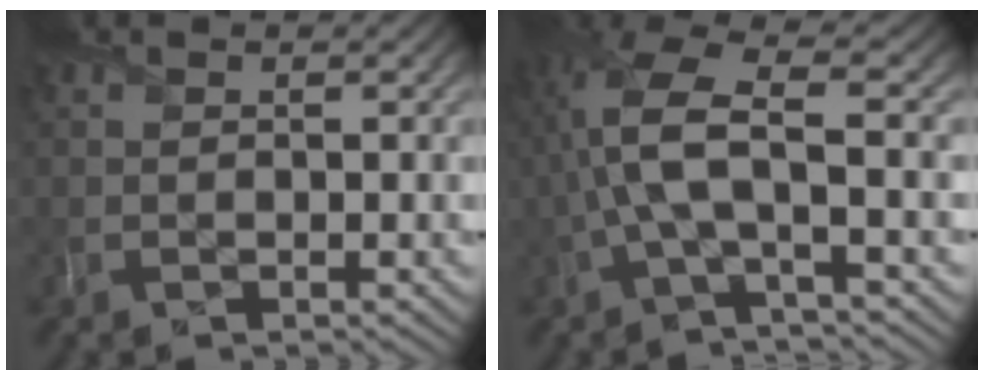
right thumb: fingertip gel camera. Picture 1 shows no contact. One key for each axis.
{"total": 9.2, "fx": -1.1, "fy": 3.1, "fz": 8.6, "tx": -0.203, "ty": 0.016, "tz": -0.033}